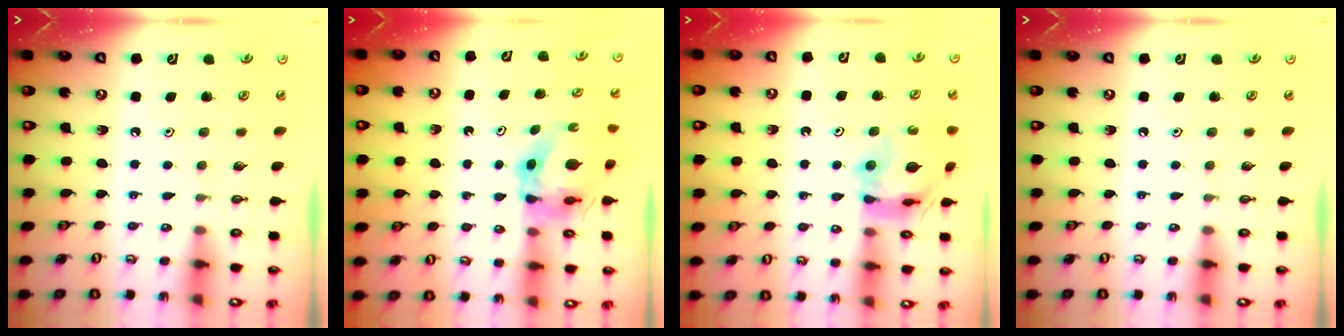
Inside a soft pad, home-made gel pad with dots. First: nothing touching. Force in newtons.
{"total": 6.6, "press": 6.6, "slide": 0.7}
{"total": 12.1, "press": 12.0, "slide": 1.2}
{"total": 0.0}